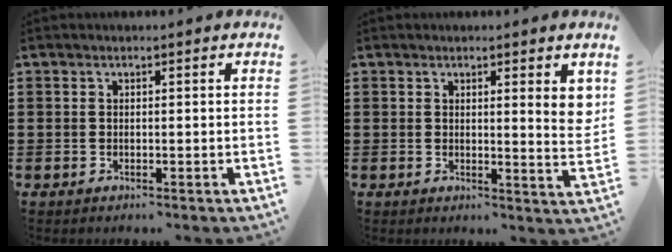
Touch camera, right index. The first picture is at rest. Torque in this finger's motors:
{"motor_torque": [0.07, 0.09, 0.23, 0.01]}